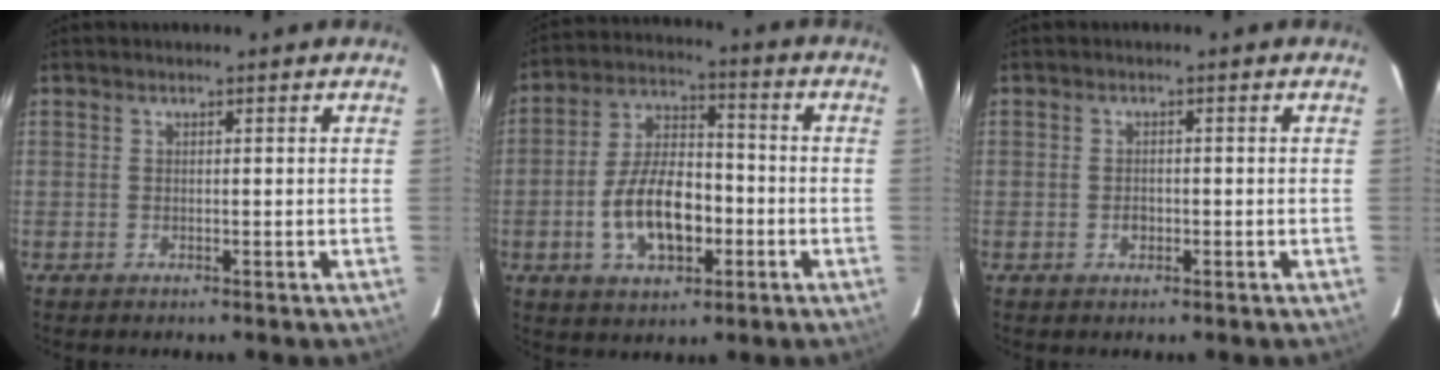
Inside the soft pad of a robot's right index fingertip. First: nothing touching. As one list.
[{"total": 12.5, "force": [-3.7, 6.6, 9.9], "torque": [-0.193, 0.015, -0.056]}, {"total": 2.0, "force": [-0.6, 1.4, 1.3], "torque": [-0.023, 0.002, -0.011]}]